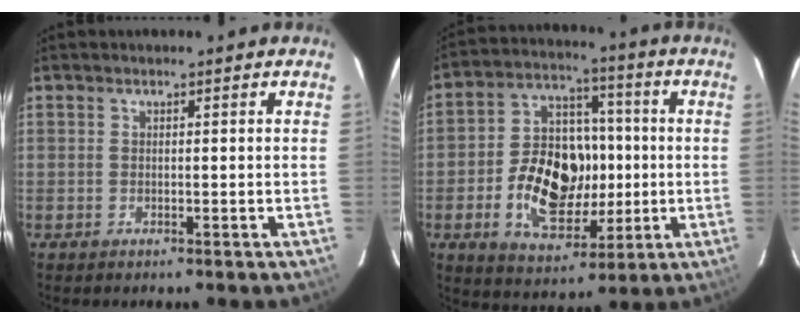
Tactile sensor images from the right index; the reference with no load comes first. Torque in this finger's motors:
{"motor_torque": [1.74, -0.40, 0.46, 0.10]}